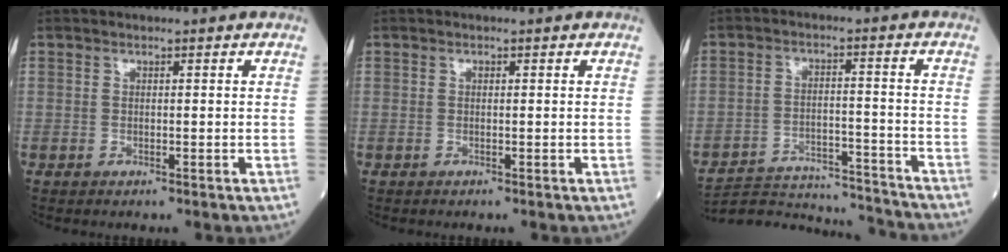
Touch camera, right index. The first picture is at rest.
{"total": 0.0}
{"total": 15.9, "force": [-15.7, 1.1, 2.0], "torque": [-0.038, 0.017, -0.230]}